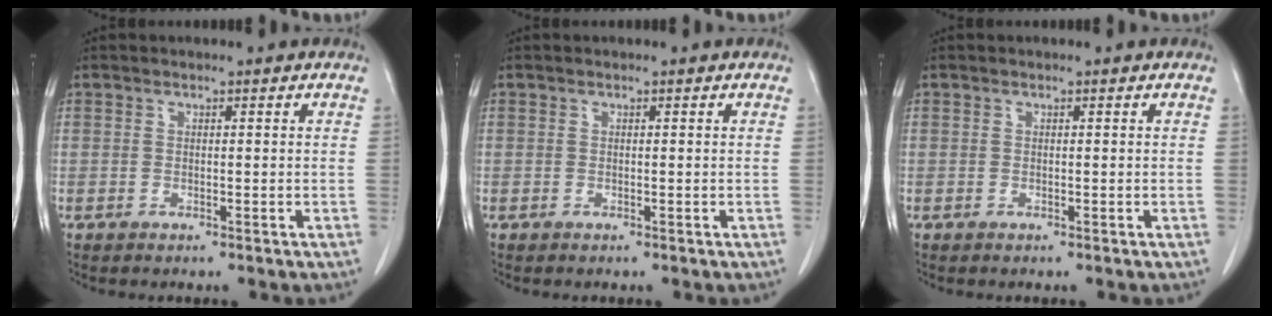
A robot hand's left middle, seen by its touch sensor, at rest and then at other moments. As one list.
[{"total": 0.0}, {"total": 0.0}]